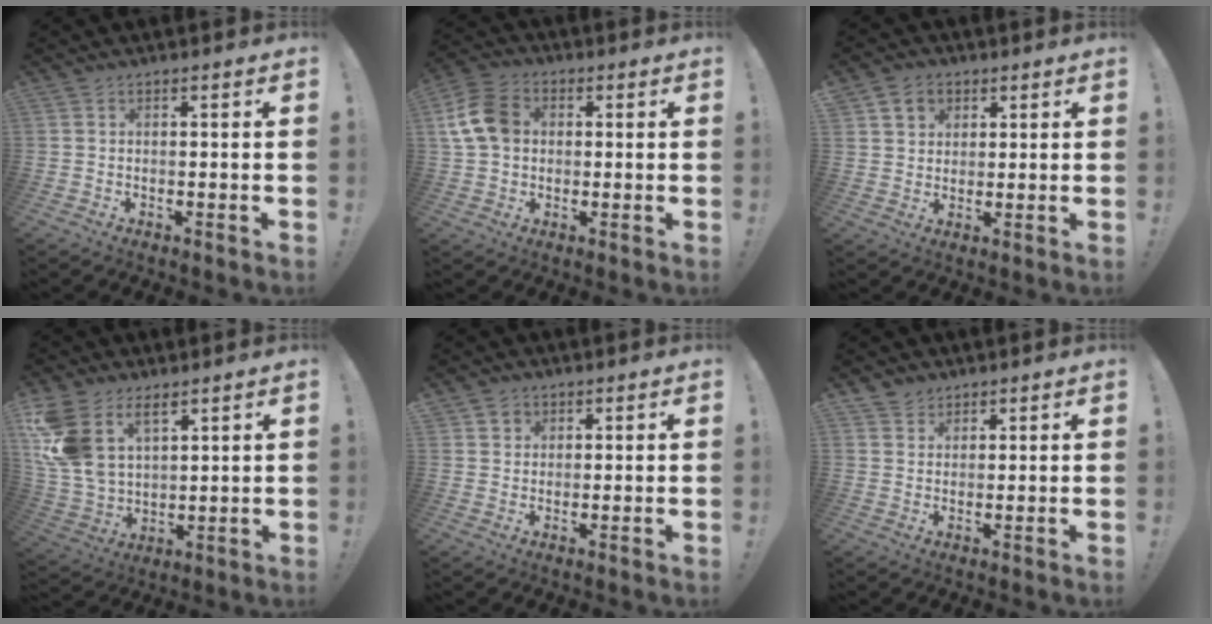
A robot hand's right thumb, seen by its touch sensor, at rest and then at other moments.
{"total": 11.7, "force": [1.8, 9.0, 7.3], "torque": [-0.134, 0.012, 0.038]}
{"total": 6.3, "force": [3.0, 5.3, 1.7], "torque": [-0.021, -0.011, 0.060]}
{"total": 15.0, "force": [7.9, 9.7, 8.3], "torque": [-0.195, -0.042, 0.153]}
{"total": 3.3, "force": [1.8, 2.7, 0.3], "torque": [-0.003, -0.008, 0.033]}
{"total": 3.5, "force": [2.7, 2.3, 0.2], "torque": [0.000, -0.017, 0.048]}